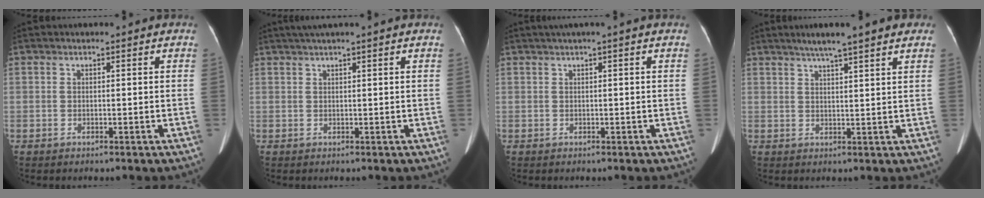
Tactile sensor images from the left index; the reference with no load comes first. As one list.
[{"total": 3.3, "force": [2.5, -0.5, 2.1], "torque": [-0.034, 0.026, 0.047]}, {"total": 1.3, "force": [0.6, -0.4, 1.1], "torque": [-0.026, 0.007, 0.017]}, {"total": 7.8, "force": [6.0, 0.3, 5.0], "torque": [-0.075, 0.028, 0.085]}]